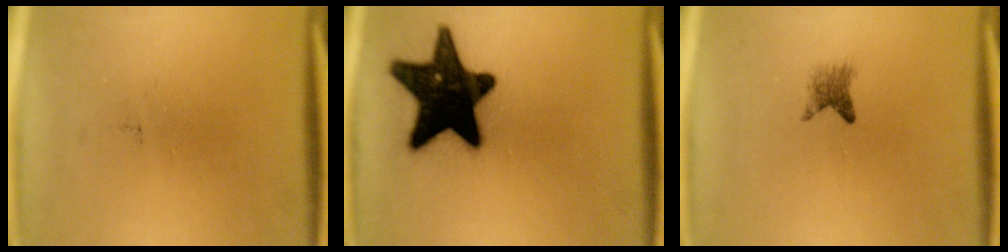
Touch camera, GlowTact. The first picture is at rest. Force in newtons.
{"total": 18.7}
{"total": 2.0}